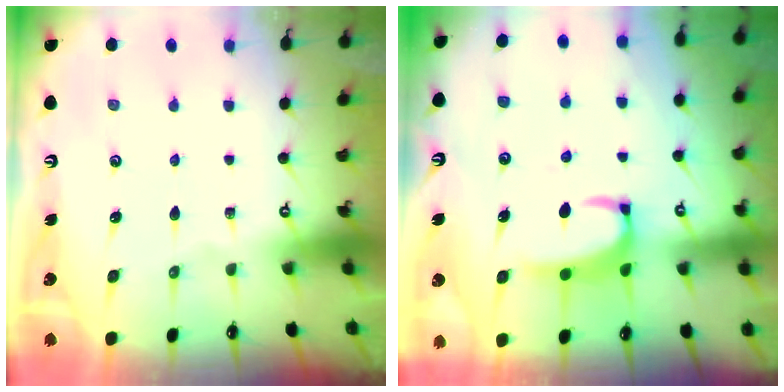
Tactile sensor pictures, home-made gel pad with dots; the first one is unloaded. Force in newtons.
{"total": 3.1, "press": 3.0, "slide": 0.8}